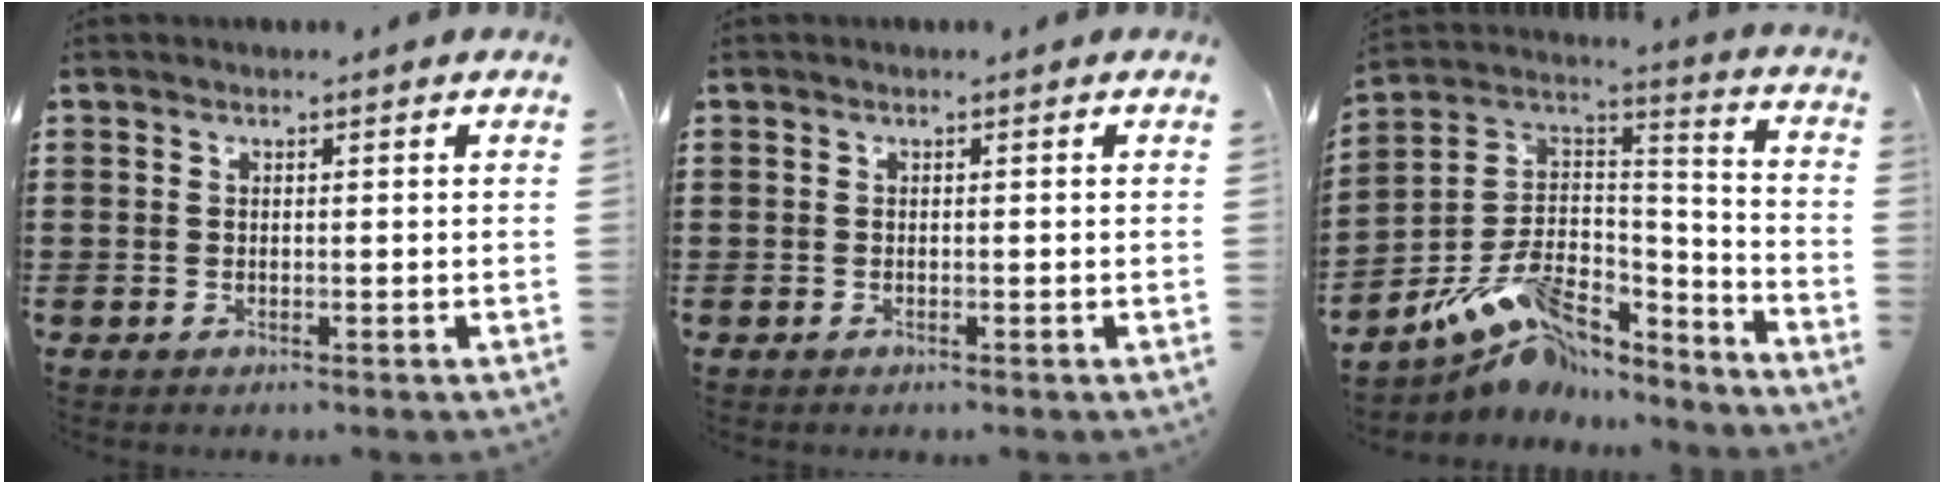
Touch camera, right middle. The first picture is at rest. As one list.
[{"total": 0.0}, {"total": 9.8, "force": [-6.8, 5.1, 4.9], "torque": [-0.106, 0.012, -0.132]}]